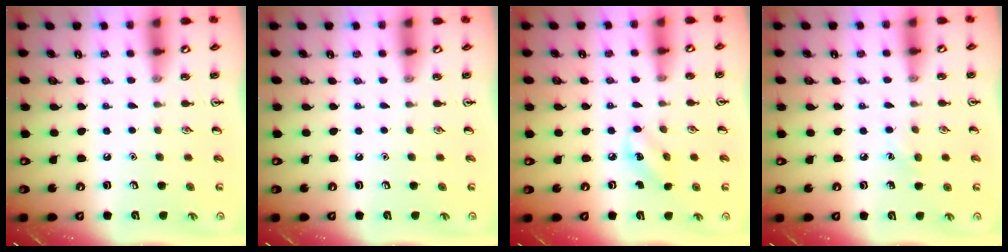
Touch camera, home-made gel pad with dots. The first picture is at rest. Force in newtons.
{"total": 0.0}
{"total": 3.5, "press": 3.4, "slide": 1.1}
{"total": 4.7, "press": 4.5, "slide": 1.4}